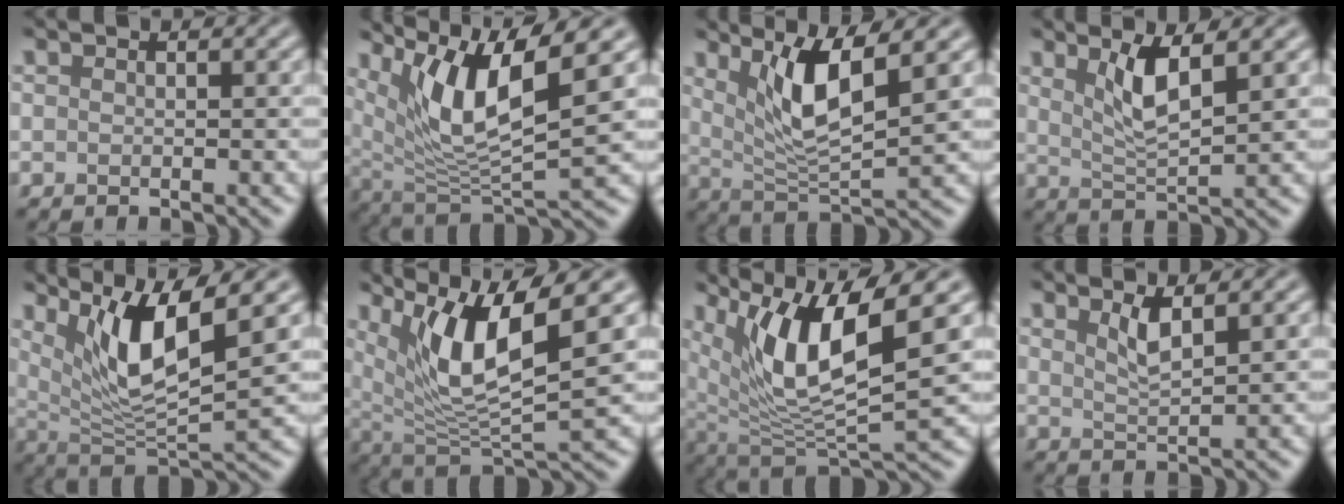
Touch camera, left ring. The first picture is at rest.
{"total": 8.8, "force": [4.0, 2.5, 7.5], "torque": [-0.143, -0.010, 0.078]}
{"total": 6.0, "force": [2.5, 1.3, 5.2], "torque": [-0.096, -0.012, 0.050]}
{"total": 3.7, "force": [1.6, 0.8, 3.2], "torque": [-0.065, -0.008, 0.034]}
{"total": 7.8, "force": [3.5, 1.9, 6.7], "torque": [-0.120, -0.015, 0.068]}
{"total": 8.8, "force": [3.6, 2.5, 7.6], "torque": [-0.145, -0.012, 0.070]}
{"total": 9.7, "force": [3.7, 3.0, 8.4], "torque": [-0.159, -0.012, 0.071]}
{"total": 2.3, "force": [1.3, 0.5, 1.8], "torque": [-0.033, -0.006, 0.024]}